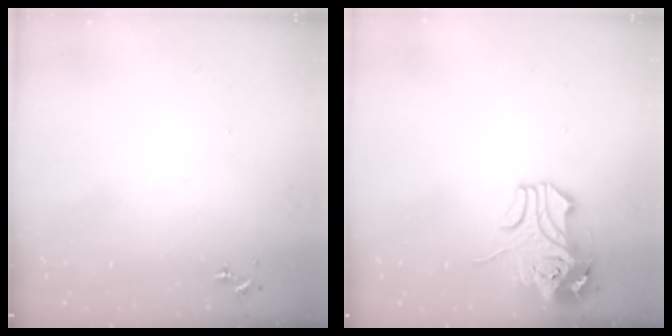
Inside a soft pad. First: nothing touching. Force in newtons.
{"total": 11.9, "press": 11.8, "slide": 1.8}